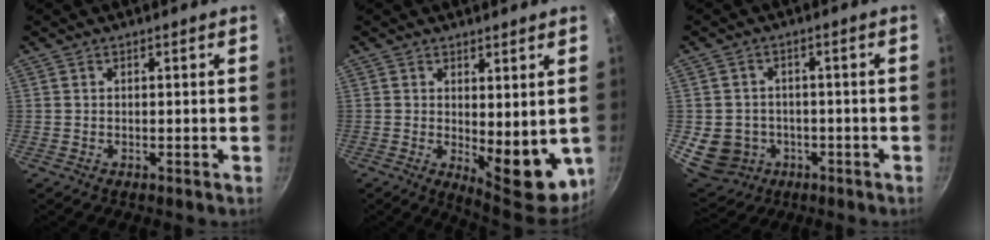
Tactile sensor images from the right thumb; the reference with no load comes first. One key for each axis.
{"total": 11.2, "fx": -0.2, "fy": 5.1, "fz": 10.0, "tx": -0.101, "ty": -0.015, "tz": 0.013}
{"total": 9.4, "fx": -2.2, "fy": 8.3, "fz": 3.7, "tx": -0.052, "ty": 0.018, "tz": -0.018}